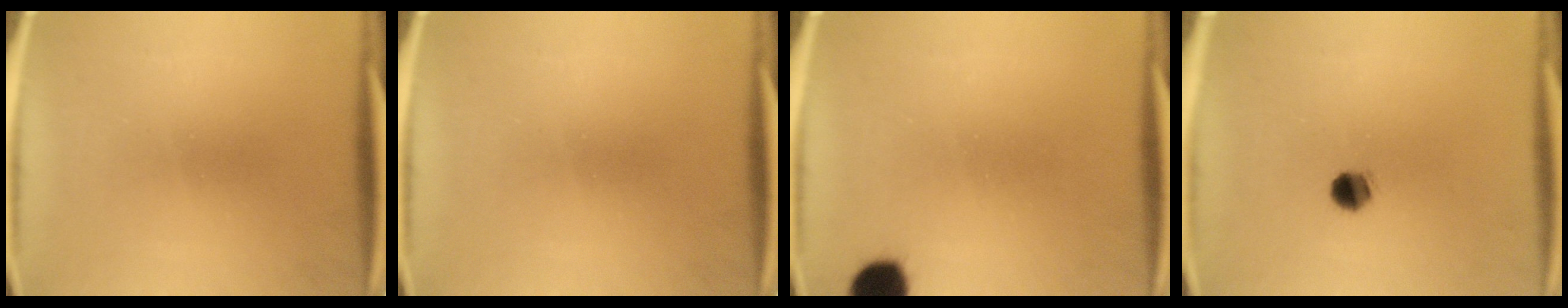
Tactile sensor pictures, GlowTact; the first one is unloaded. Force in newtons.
{"total": 0.0}
{"total": 6.5}
{"total": 4.0}